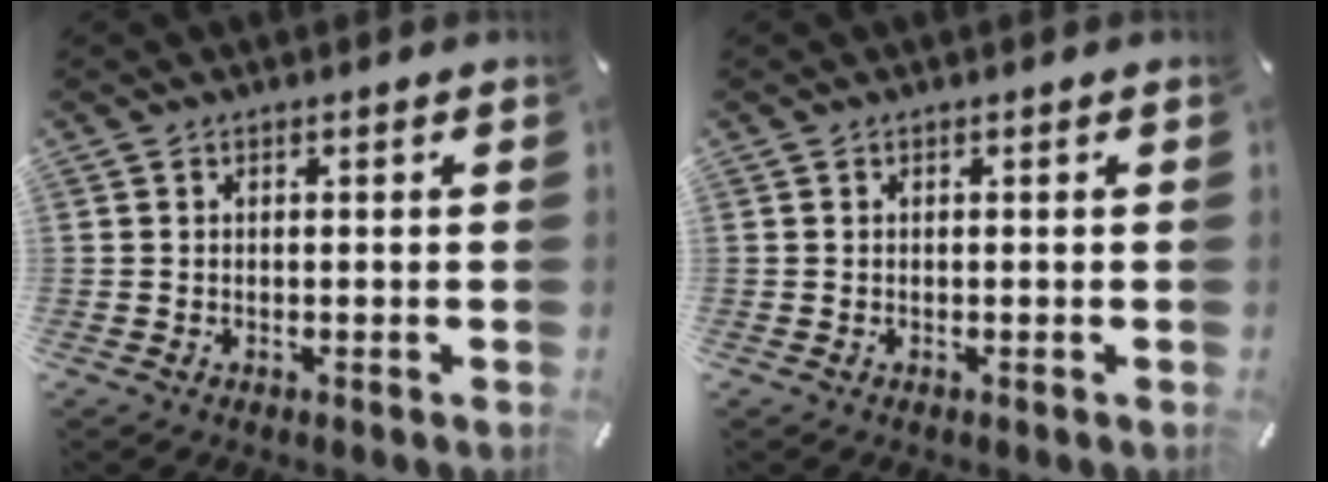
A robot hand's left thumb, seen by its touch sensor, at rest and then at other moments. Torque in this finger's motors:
{"motor_torque": [0.08, 0.04, -0.04, 0.11, 0.00]}